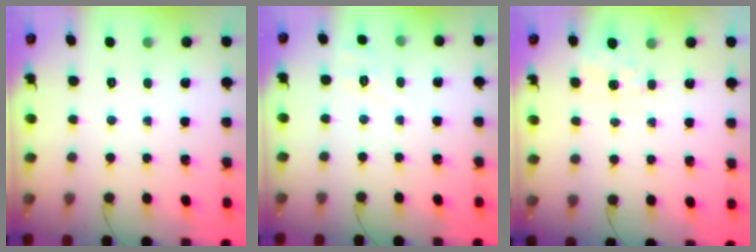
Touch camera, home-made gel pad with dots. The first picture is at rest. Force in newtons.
{"total": 5.2, "press": 4.8, "slide": 2.1}
{"total": 1.4, "press": 0.8, "slide": 1.1}